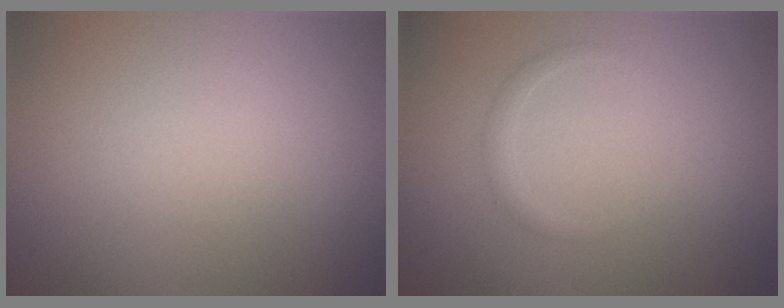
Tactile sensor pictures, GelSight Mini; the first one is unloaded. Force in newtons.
{"total": 0.9, "press": 0.9, "slide": 0.2}